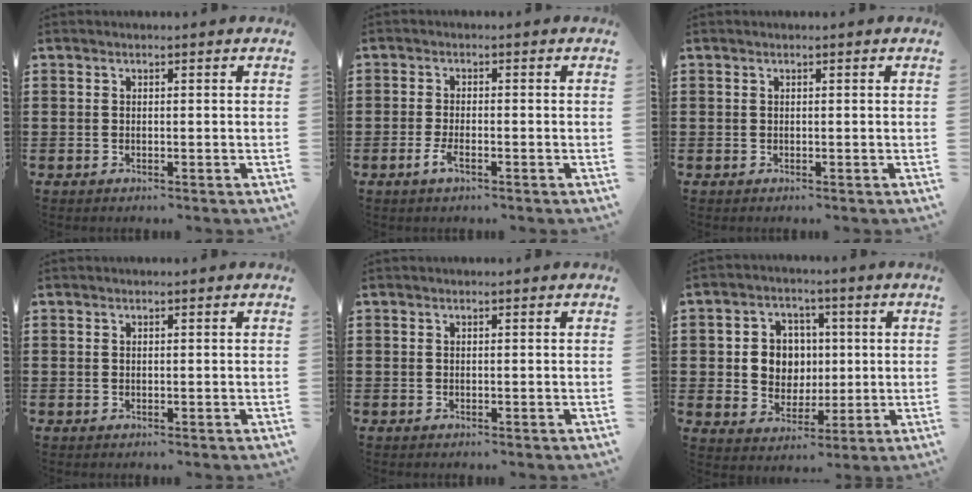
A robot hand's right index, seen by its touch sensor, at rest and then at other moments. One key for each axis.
{"total": 2.6, "fx": -1.3, "fy": 0.6, "fz": 2.2, "tx": -0.060, "ty": -0.010, "tz": -0.030}
{"total": 0.0}
{"total": 0.0}
{"total": 0.0}
{"total": 6.5, "fx": 0.6, "fy": 6.0, "fz": 2.4, "tx": -0.063, "ty": 0.017, "tz": 0.009}